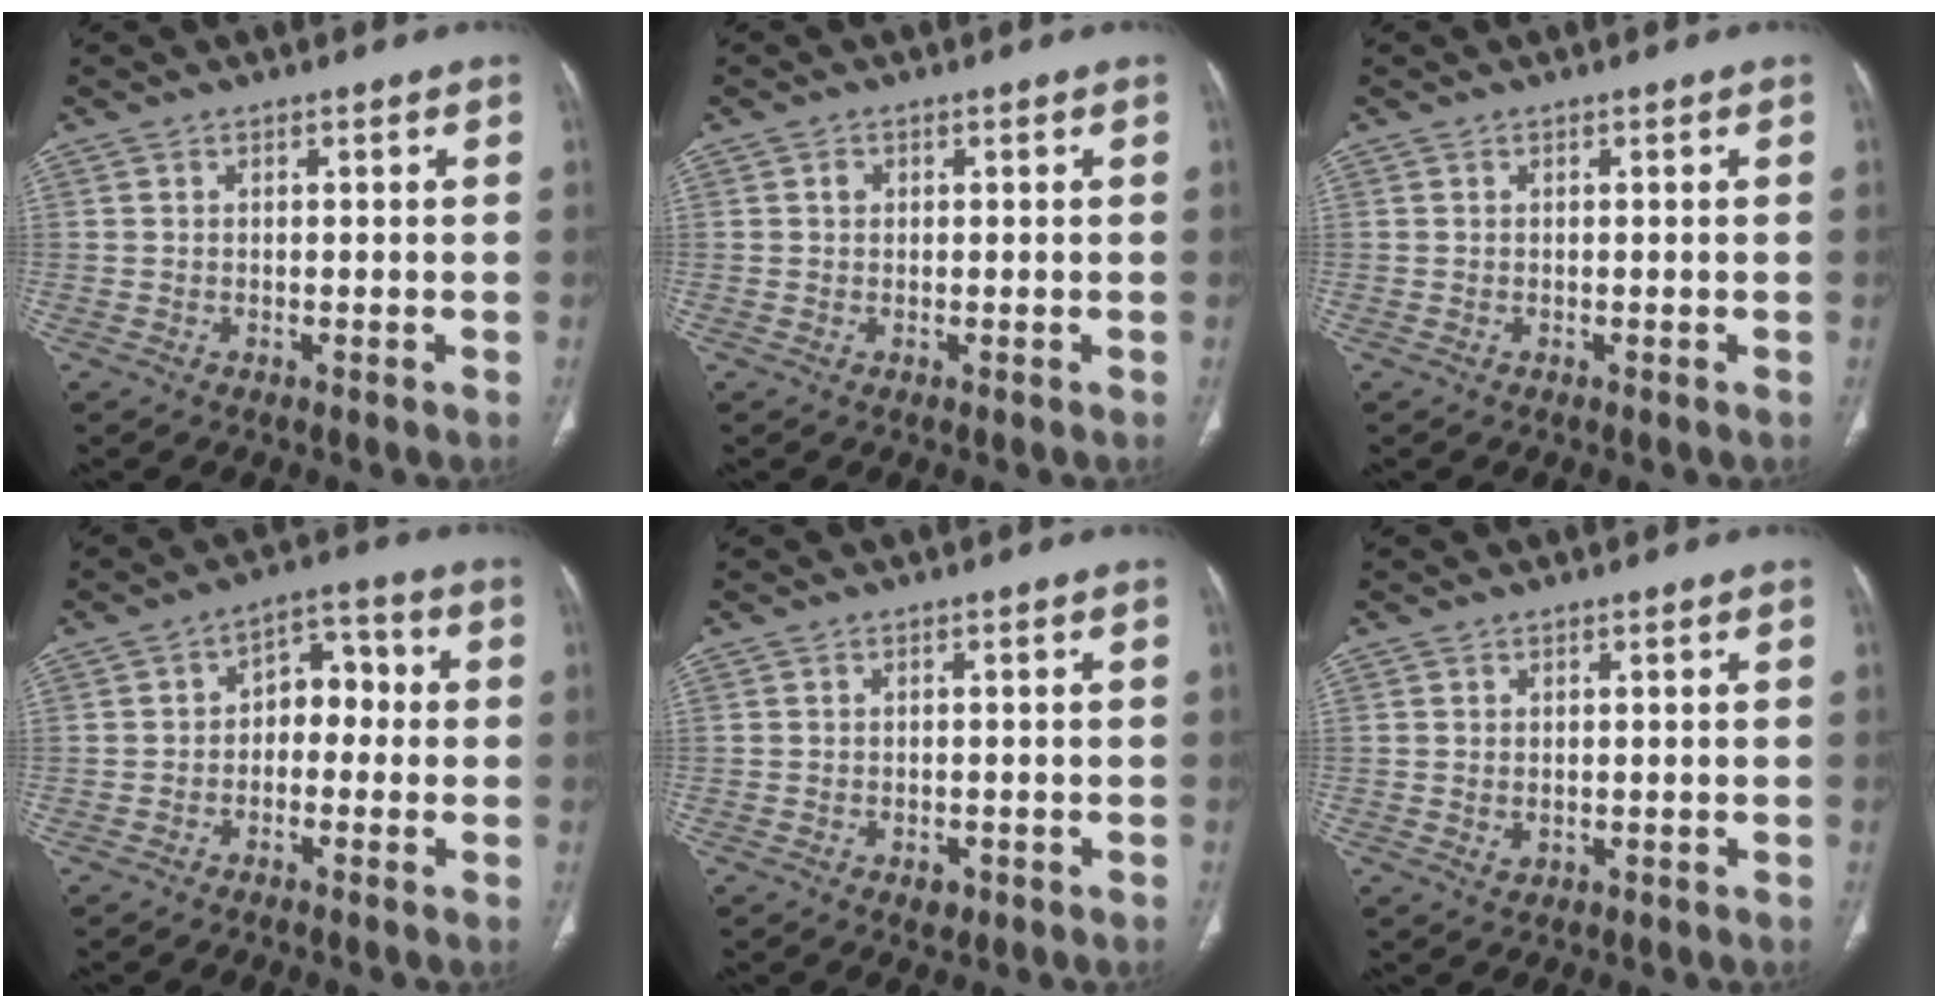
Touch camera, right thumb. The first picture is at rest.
{"total": 1.0, "force": [0.2, 0.8, 0.4], "torque": [-0.004, 0.002, 0.003]}
{"total": 0.0}
{"total": 6.9, "force": [-0.7, 4.8, 4.9], "torque": [-0.042, 0.036, -0.024]}
{"total": 2.0, "force": [-1.0, 1.3, 1.1], "torque": [-0.010, 0.002, -0.008]}
{"total": 1.4, "force": [0.0, 1.1, 0.9], "torque": [-0.016, -0.003, 0.005]}